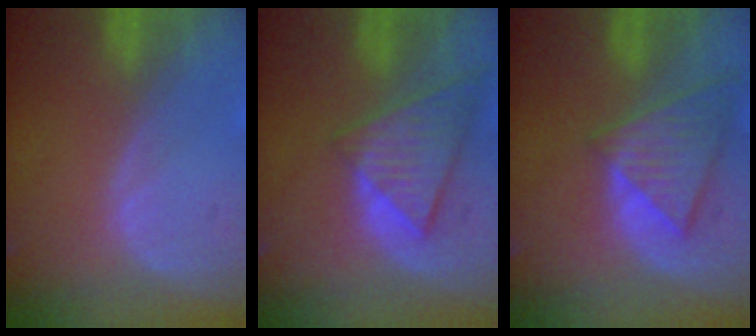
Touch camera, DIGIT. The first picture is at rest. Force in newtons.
{"total": 8.8, "press": 7.6, "slide": 4.3}
{"total": 8.2, "press": 7.2, "slide": 3.9}